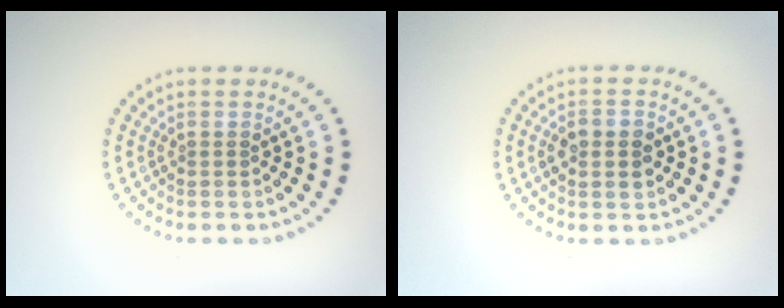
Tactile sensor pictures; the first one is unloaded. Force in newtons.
{"total": 2.8, "press": 2.8, "slide": 0.1}